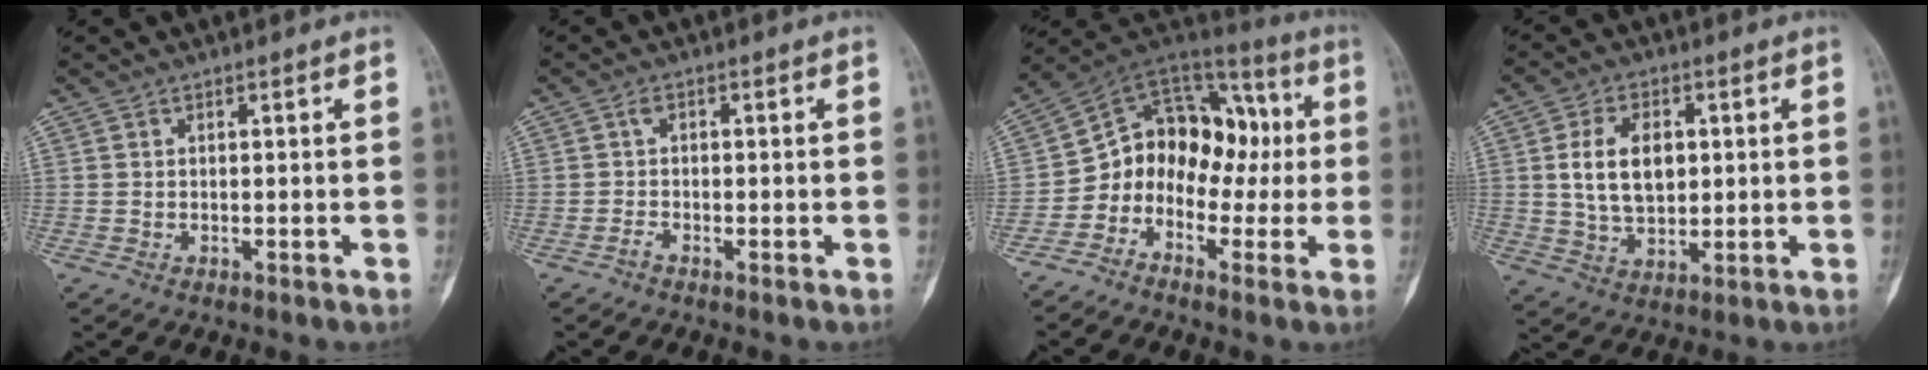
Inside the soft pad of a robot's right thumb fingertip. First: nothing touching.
{"total": 1.1, "force": [-0.6, 0.7, 0.7], "torque": [-0.008, 0.010, -0.017]}
{"total": 14.4, "force": [-2.1, 11.5, 8.4], "torque": [-0.073, 0.077, -0.050]}
{"total": 10.4, "force": [1.8, 6.6, 7.7], "torque": [-0.126, -0.006, 0.040]}